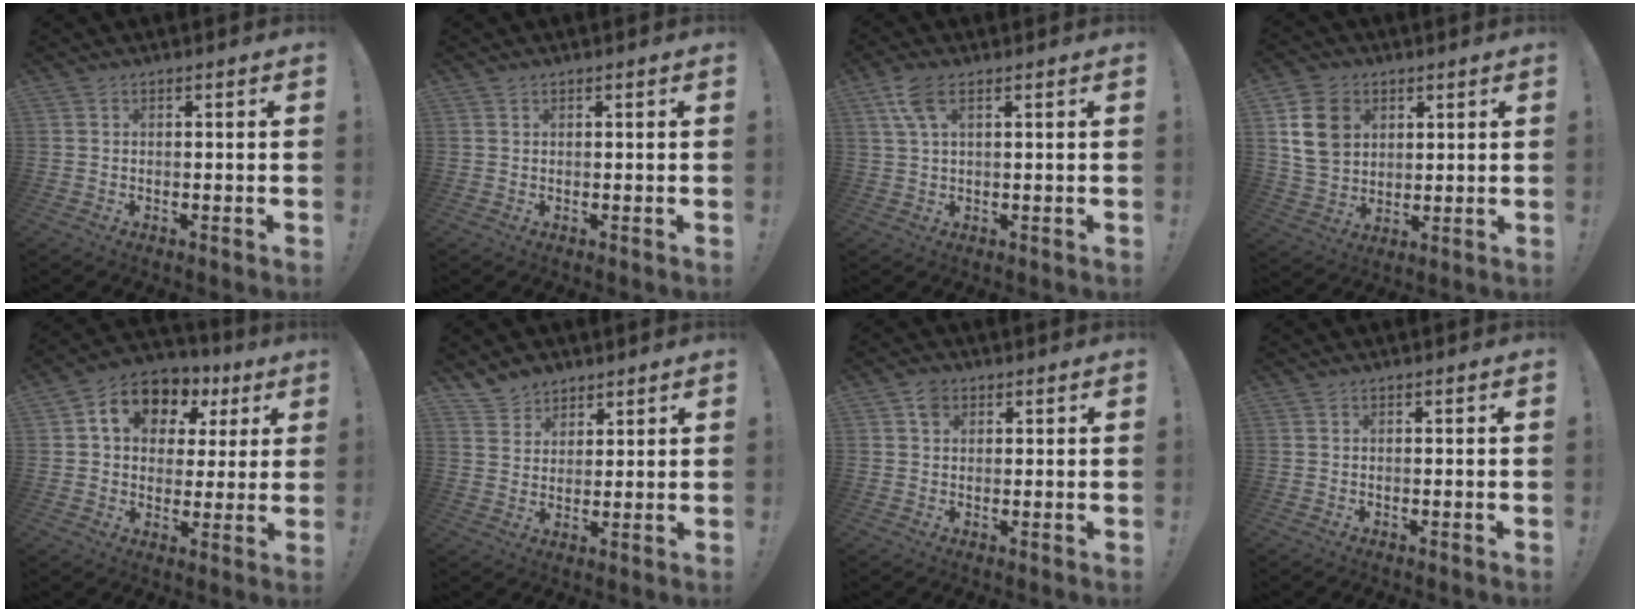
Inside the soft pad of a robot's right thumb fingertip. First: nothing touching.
{"total": 0.6, "force": [0.5, 0.3, 0.2], "torque": [-0.002, -0.001, 0.009]}
{"total": 6.0, "force": [2.8, 2.1, 4.9], "torque": [-0.095, 0.001, 0.053]}
{"total": 12.9, "force": [4.6, 10.1, 6.6], "torque": [-0.107, -0.008, 0.097]}
{"total": 12.3, "force": [4.8, 9.3, 6.6], "torque": [-0.109, -0.015, 0.090]}
{"total": 6.5, "force": [5.1, 4.1, 0.5], "torque": [-0.019, -0.035, 0.102]}
{"total": 3.3, "force": [1.6, 2.4, 1.6], "torque": [-0.024, 0.001, 0.029]}
{"total": 0.0}